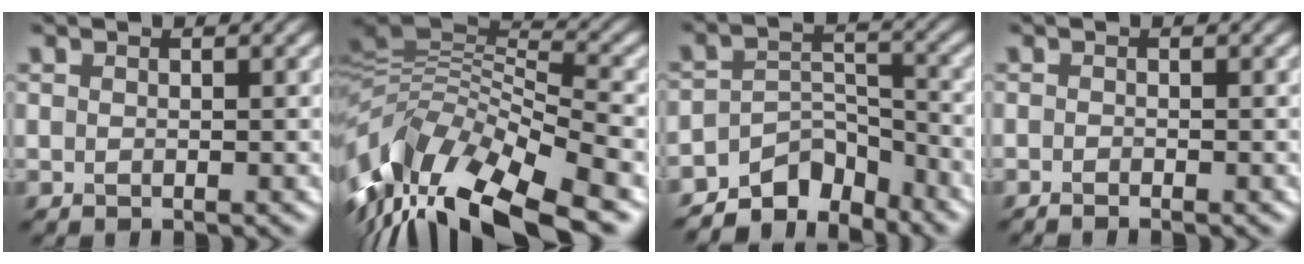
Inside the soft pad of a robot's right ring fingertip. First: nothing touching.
{"total": 13.1, "force": [-6.0, 5.6, 10.2], "torque": [-0.216, 0.010, -0.110]}
{"total": 6.5, "force": [-5.5, 2.7, 2.2], "torque": [-0.022, -0.003, -0.098]}
{"total": 0.6, "force": [-0.5, 0.0, 0.3], "torque": [-0.004, -0.002, -0.011]}